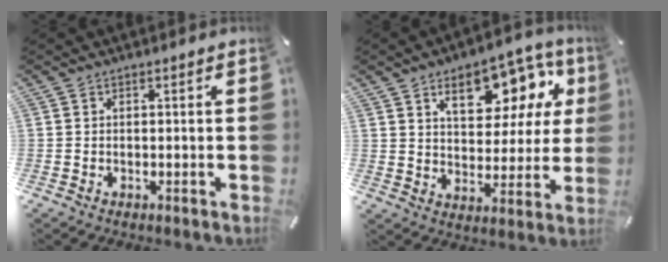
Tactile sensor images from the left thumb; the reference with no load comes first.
{"total": 15.4, "force": [8.4, 8.8, 9.5], "torque": [-0.127, -0.039, 0.141]}